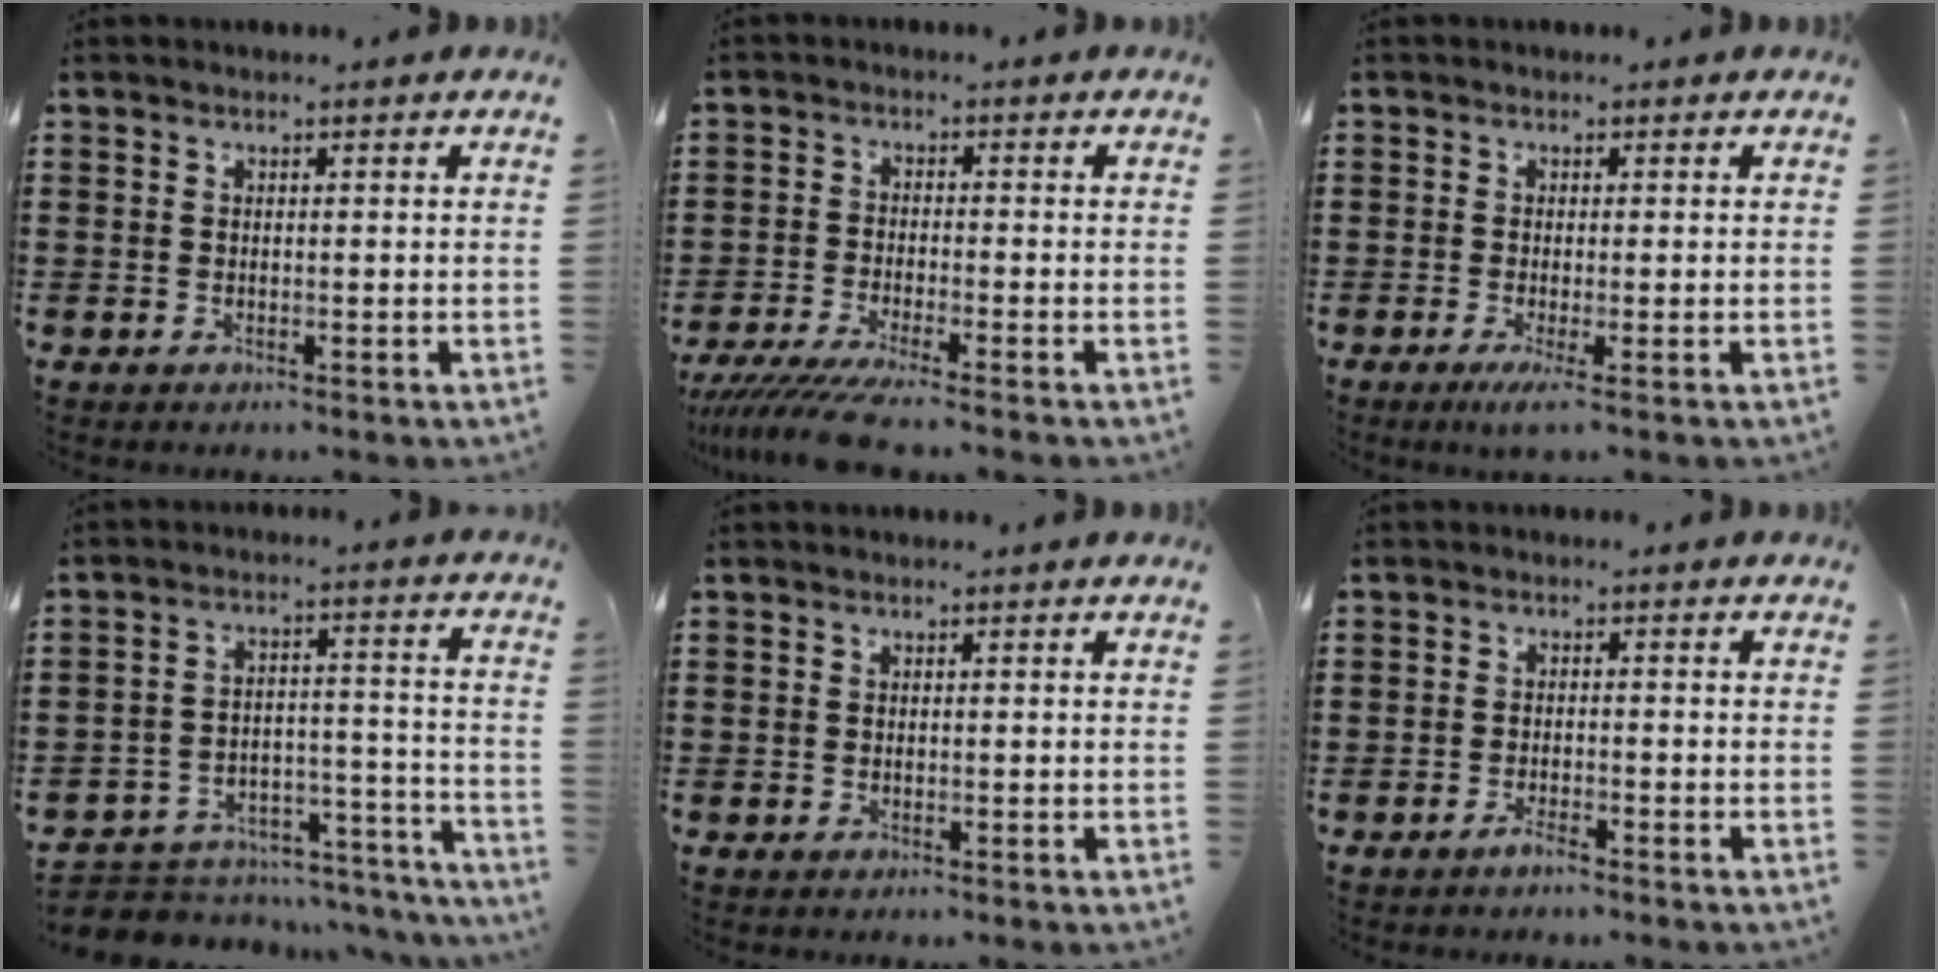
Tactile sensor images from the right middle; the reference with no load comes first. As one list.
[{"total": 5.1, "force": [-4.3, -0.2, 2.8], "torque": [-0.065, -0.023, -0.084]}, {"total": 1.8, "force": [-0.7, -0.2, 1.7], "torque": [-0.031, -0.007, -0.010]}, {"total": 4.3, "force": [-4.0, 1.5, 0.4], "torque": [-0.013, 0.008, -0.082]}, {"total": 0.0}, {"total": 1.6, "force": [-1.4, 0.3, 0.7], "torque": [-0.017, -0.004, -0.025]}]